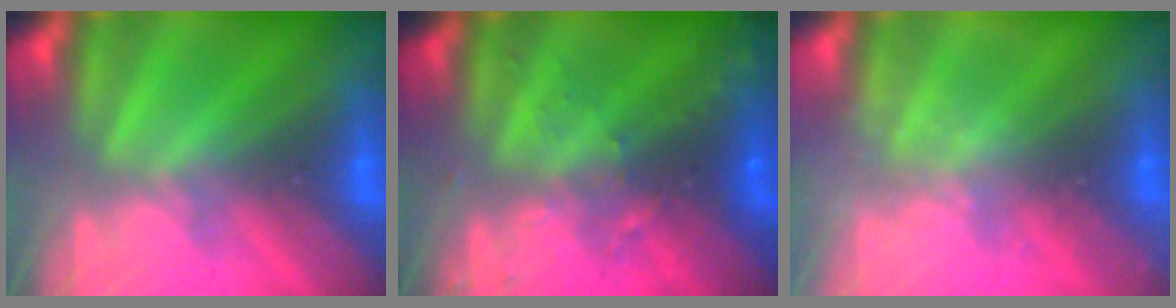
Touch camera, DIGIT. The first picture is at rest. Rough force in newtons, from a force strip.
{"total": 2.9}
{"total": 2.2}